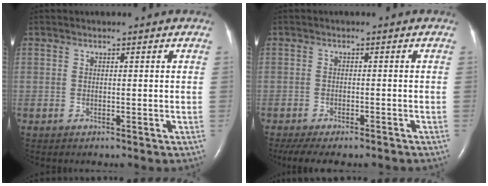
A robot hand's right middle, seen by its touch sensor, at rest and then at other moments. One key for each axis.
{"total": 9.5, "fx": -7.9, "fy": 2.6, "fz": 4.6, "tx": -0.076, "ty": -0.010, "tz": -0.109}